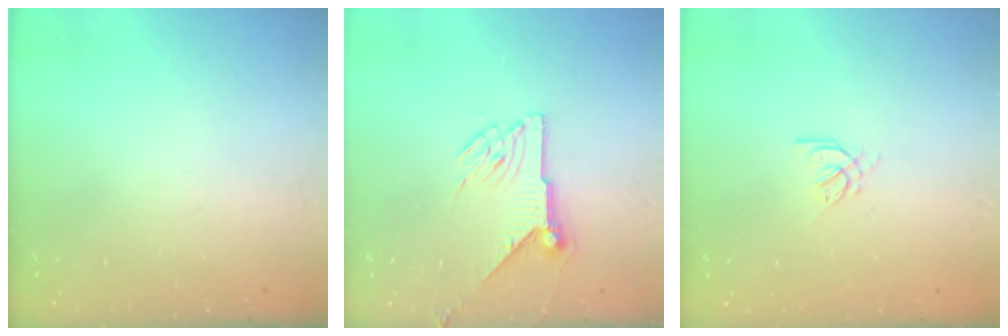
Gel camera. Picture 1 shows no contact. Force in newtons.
{"total": 8.2, "press": 8.2, "slide": 0.2}
{"total": 3.2, "press": 3.0, "slide": 0.9}